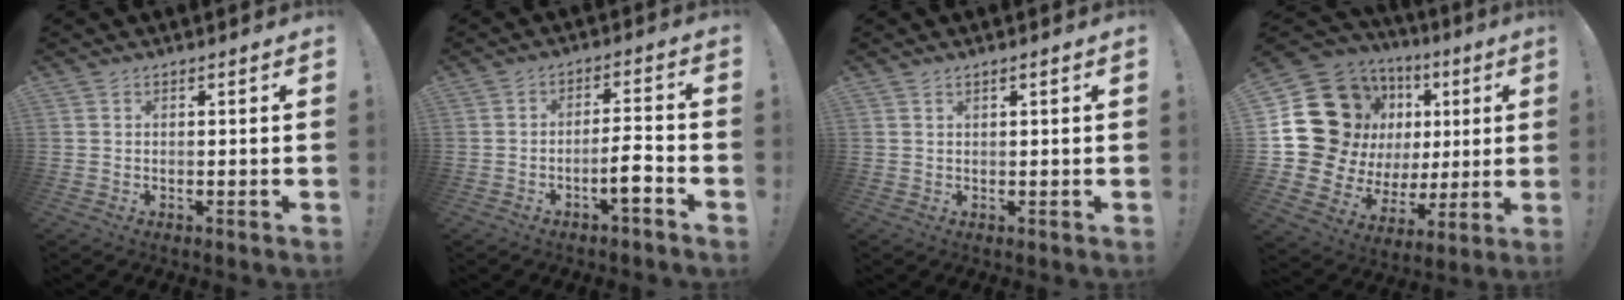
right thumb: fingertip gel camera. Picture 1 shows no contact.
{"total": 6.5, "force": [-3.6, 1.5, 5.2], "torque": [-0.075, 0.014, -0.060]}
{"total": 1.0, "force": [0.6, -0.1, 0.7], "torque": [-0.020, 0.002, 0.012]}
{"total": 22.1, "force": [7.1, 17.7, 11.3], "torque": [-0.177, -0.069, 0.191]}